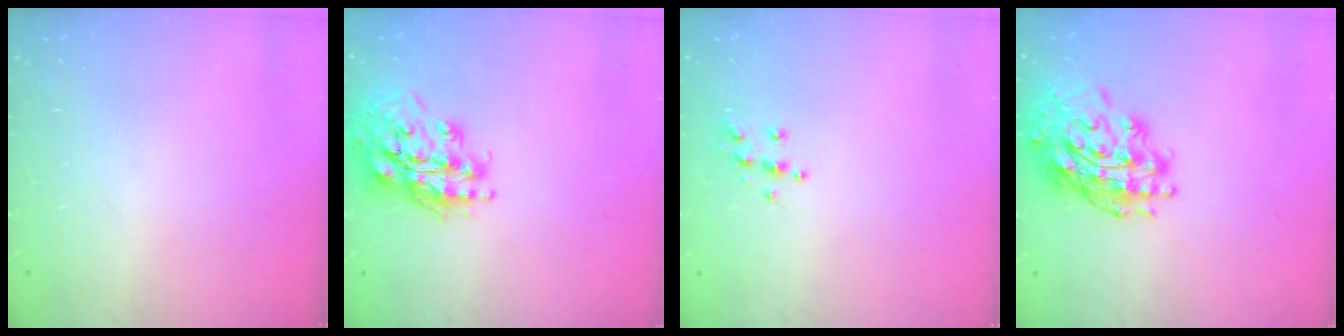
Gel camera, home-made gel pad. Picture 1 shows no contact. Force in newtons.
{"total": 17.4, "press": 17.3, "slide": 2.4}
{"total": 5.9, "press": 5.9, "slide": 0.6}
{"total": 20.0, "press": 19.9, "slide": 2.0}